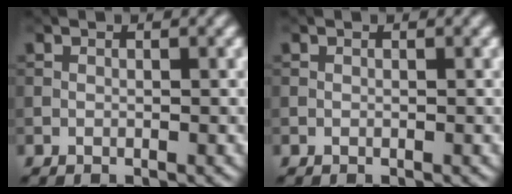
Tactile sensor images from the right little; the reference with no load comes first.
{"total": 0.0}